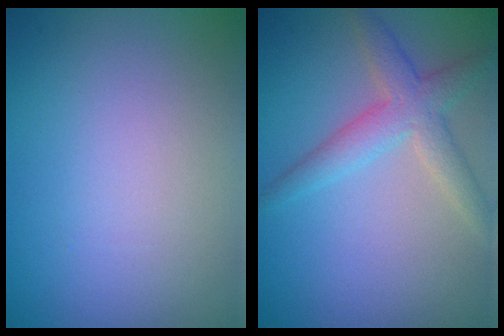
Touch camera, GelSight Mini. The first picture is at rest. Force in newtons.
{"total": 3.5, "press": 3.5, "slide": 0.2}